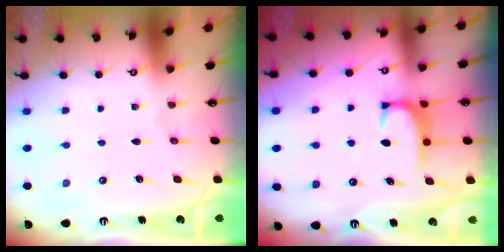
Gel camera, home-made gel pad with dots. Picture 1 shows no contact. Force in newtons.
{"total": 1.8, "press": 1.7, "slide": 0.5}